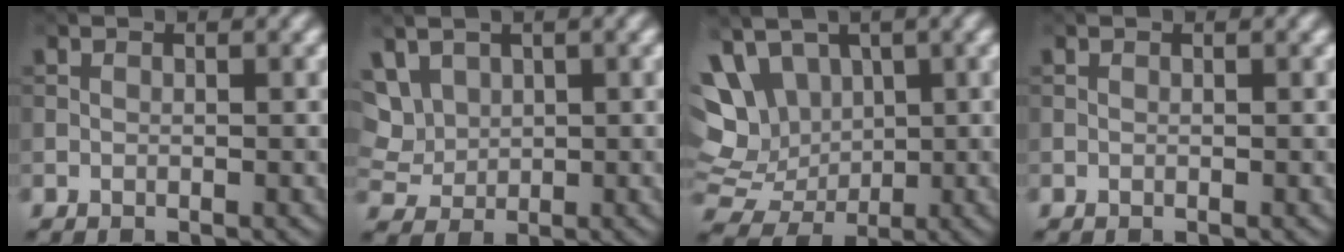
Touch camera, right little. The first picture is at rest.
{"total": 3.2, "force": [1.6, 2.3, 1.6], "torque": [-0.045, 0.001, 0.041]}
{"total": 9.1, "force": [2.5, 7.3, 4.8], "torque": [-0.099, 0.014, 0.036]}
{"total": 0.0}